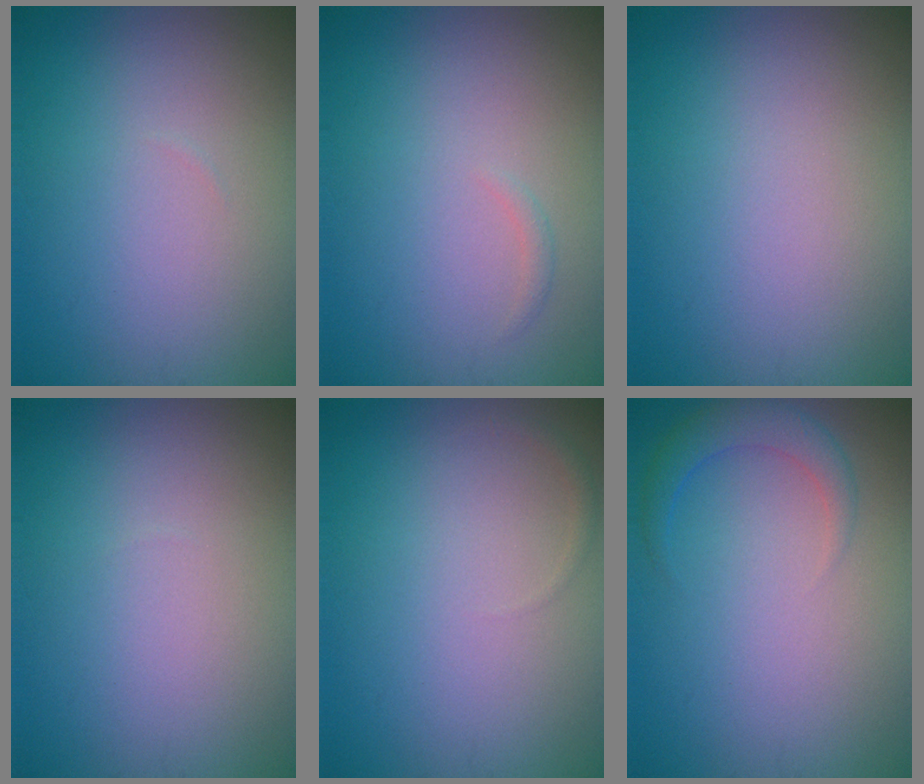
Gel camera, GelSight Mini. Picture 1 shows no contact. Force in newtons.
{"total": 0.5, "press": 0.5, "slide": 0.0}
{"total": 0.0}
{"total": 0.0}
{"total": 0.5, "press": 0.5, "slide": 0.0}
{"total": 2.3, "press": 2.3, "slide": 0.2}